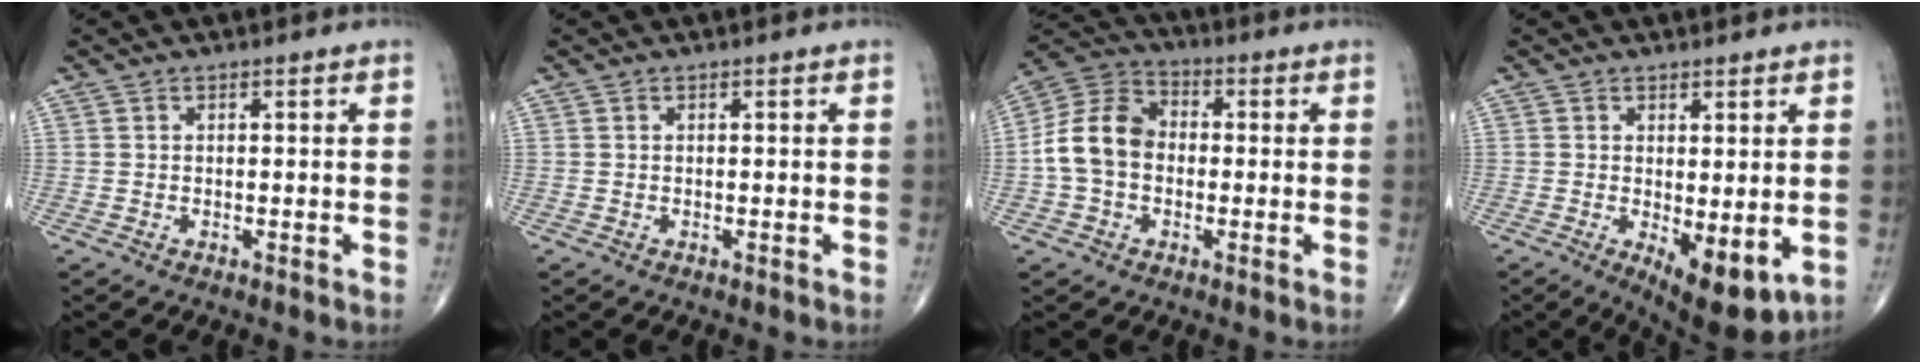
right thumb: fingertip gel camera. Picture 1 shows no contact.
{"total": 0.0}
{"total": 11.0, "force": [-0.9, 8.4, 7.1], "torque": [-0.127, 0.037, -0.030]}
{"total": 8.6, "force": [-1.6, 3.5, 7.7], "torque": [-0.105, -0.024, -0.013]}